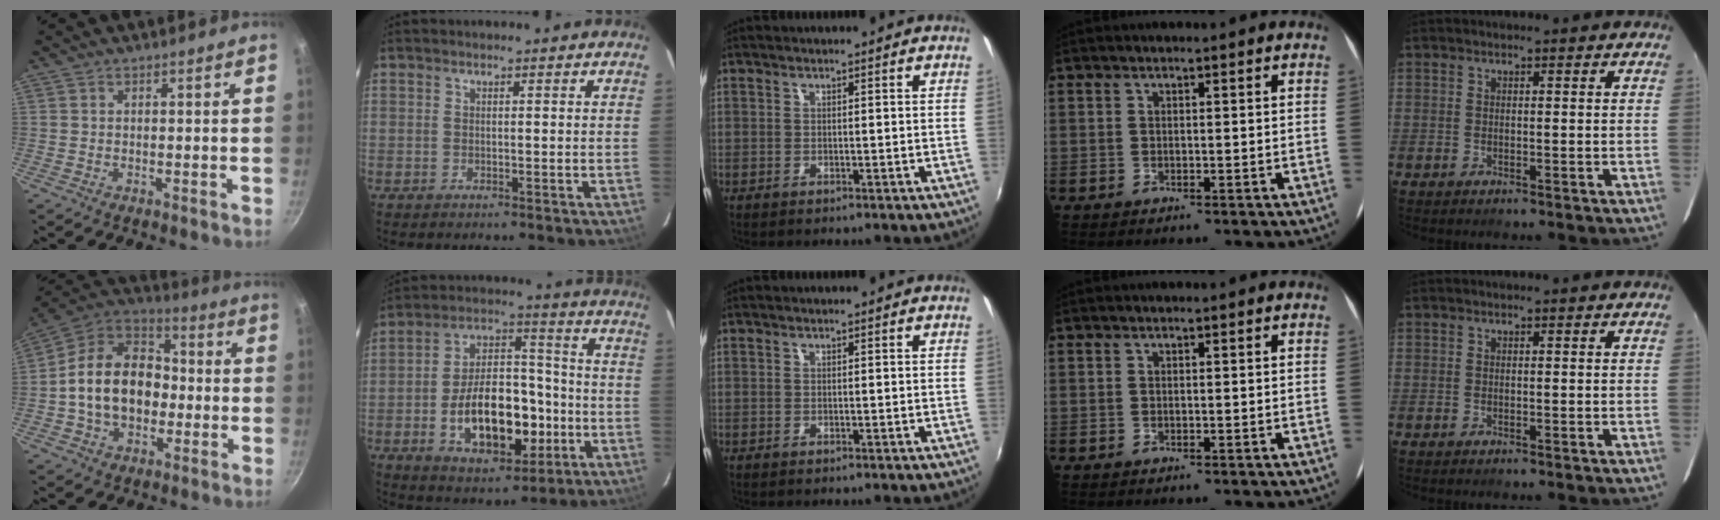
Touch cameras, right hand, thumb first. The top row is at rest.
{"thumb": {"total": 17.9, "force": [-1.8, 13.2, 12.0], "torque": [-0.177, 0.043, -0.047]}, "index": {"total": 18.4, "force": [-5.1, 10.3, 14.3], "torque": [-0.259, 0.026, -0.064]}}